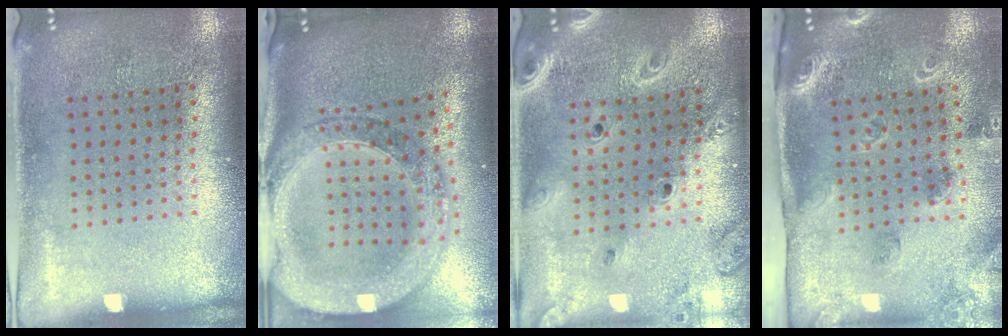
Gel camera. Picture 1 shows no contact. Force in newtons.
{"total": 3.0, "press": 2.4, "slide": 1.7}
{"total": 2.4, "press": 2.1, "slide": 1.1}
{"total": 1.8, "press": 1.7, "slide": 0.5}